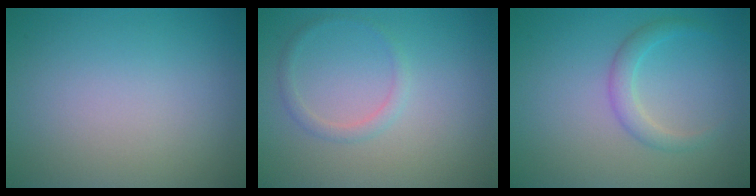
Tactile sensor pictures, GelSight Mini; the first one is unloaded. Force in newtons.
{"total": 1.1, "press": 1.1, "slide": 0.1}
{"total": 1.9, "press": 1.9, "slide": 0.1}